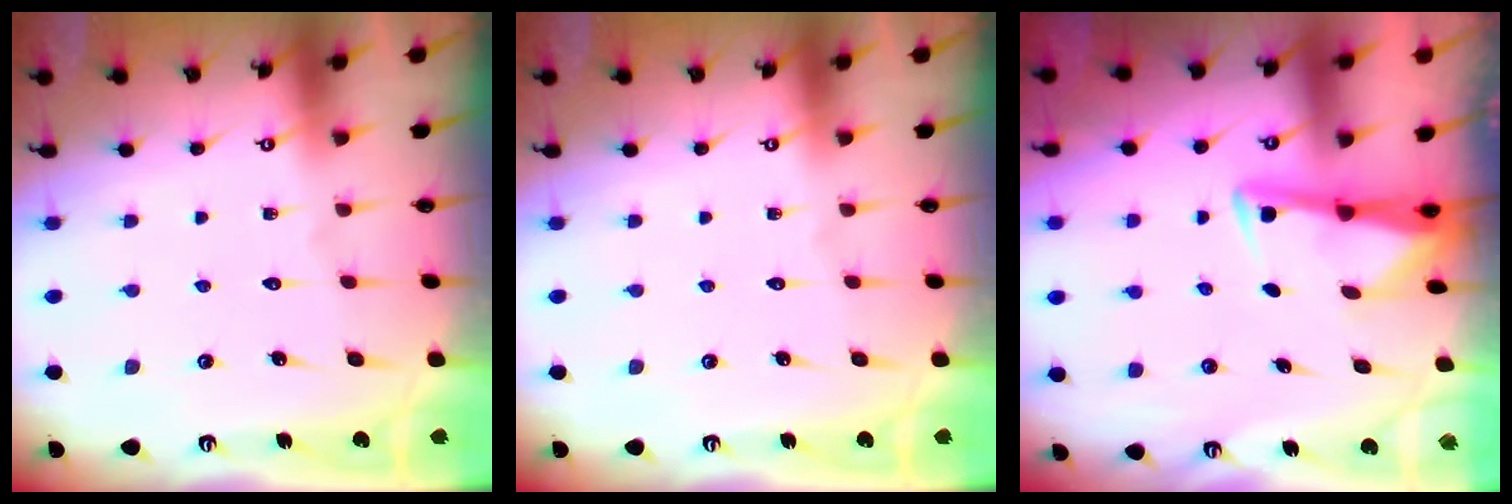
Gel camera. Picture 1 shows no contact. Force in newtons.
{"total": 0.0}
{"total": 3.0, "press": 2.9, "slide": 0.4}